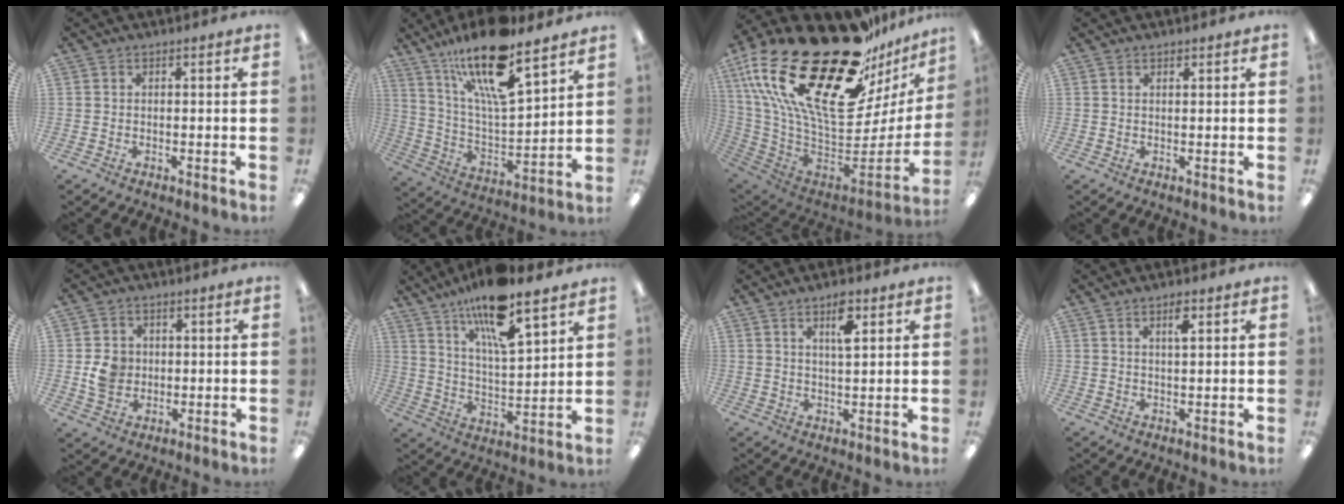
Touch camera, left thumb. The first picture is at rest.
{"total": 20.4, "force": [14.4, 5.6, 13.2], "torque": [-0.234, -0.082, 0.242]}
{"total": 37.0, "force": [20.6, 16.4, 26.0], "torque": [-0.447, -0.158, 0.390]}
{"total": 0.9, "force": [0.8, 0.4, 0.3], "torque": [-0.006, 0.000, 0.015]}
{"total": 6.0, "force": [0.3, 5.4, 2.5], "torque": [-0.029, 0.006, 0.006]}
{"total": 15.5, "force": [11.9, 3.1, 9.4], "torque": [-0.164, -0.068, 0.196]}
{"total": 6.0, "force": [3.4, 2.0, 4.4], "torque": [-0.065, -0.007, 0.052]}
{"total": 3.3, "force": [2.0, 0.9, 2.5], "torque": [-0.039, -0.002, 0.030]}